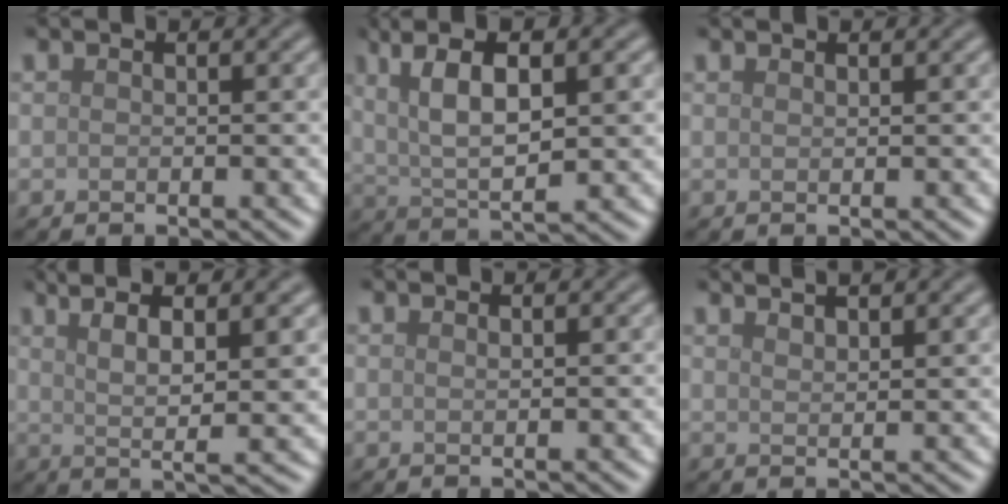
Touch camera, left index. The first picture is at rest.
{"total": 7.8, "force": [2.2, 2.9, 6.8], "torque": [-0.120, 0.005, 0.037]}
{"total": 0.6, "force": [0.5, 0.1, 0.3], "torque": [-0.001, 0.001, 0.010]}
{"total": 6.9, "force": [3.0, 1.5, 6.0], "torque": [-0.078, 0.013, 0.046]}
{"total": 0.6, "force": [0.4, 0.2, 0.4], "torque": [-0.001, 0.000, 0.004]}
{"total": 3.6, "force": [2.8, 0.9, 2.0], "torque": [-0.005, 0.015, 0.024]}